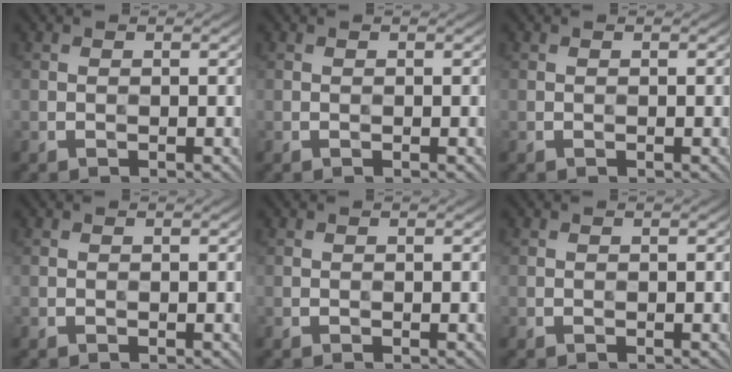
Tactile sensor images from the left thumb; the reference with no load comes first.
{"total": 0.0}
{"total": 0.0}
{"total": 0.0}
{"total": 0.0}
{"total": 0.0}